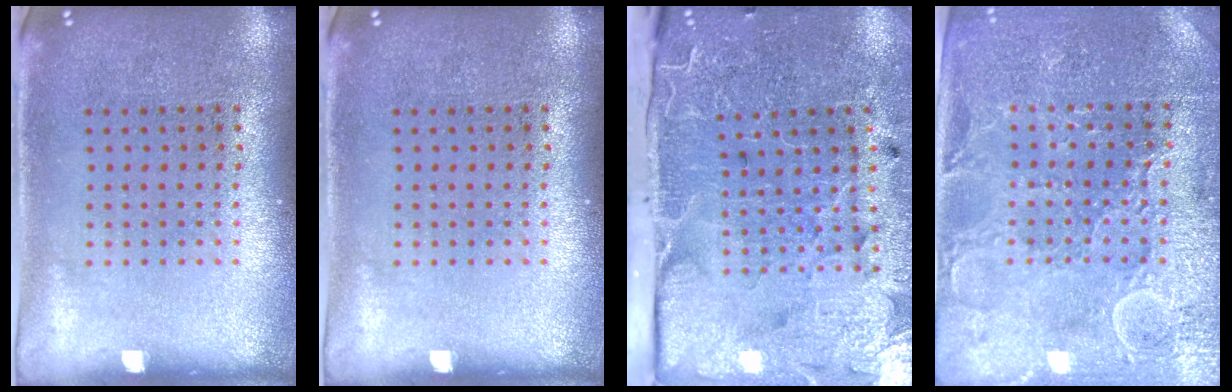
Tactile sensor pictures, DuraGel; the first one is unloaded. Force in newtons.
{"total": 0.0}
{"total": 3.9, "press": 3.6, "slide": 1.5}
{"total": 3.4, "press": 3.4, "slide": 0.7}